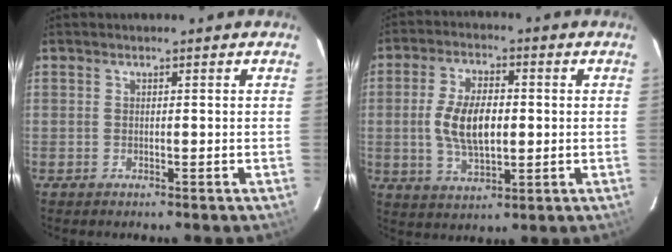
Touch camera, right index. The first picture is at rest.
{"total": 10.3, "force": [-0.1, 5.0, 9.1], "torque": [-0.179, 0.002, 0.001]}